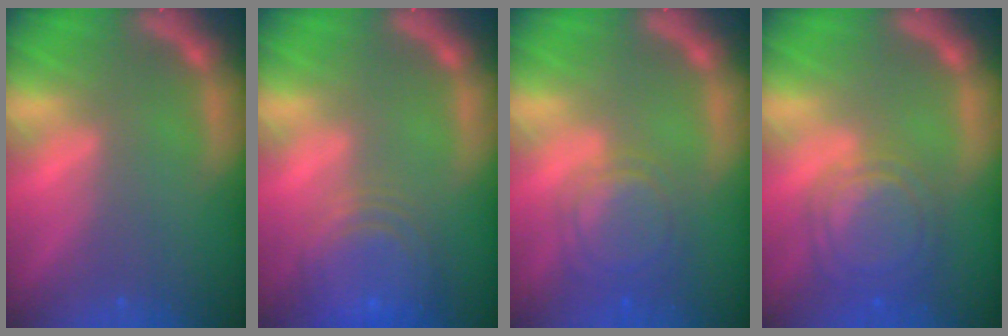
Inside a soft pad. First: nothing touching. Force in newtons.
{"total": 8.5}
{"total": 5.6}
{"total": 7.0}